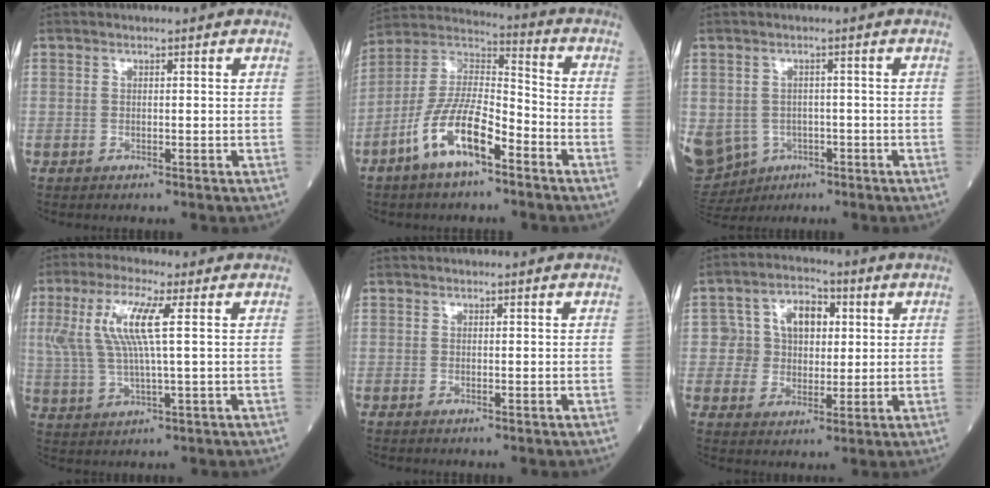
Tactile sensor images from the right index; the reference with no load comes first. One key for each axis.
{"total": 12.3, "fx": -6.5, "fy": 3.7, "fz": 9.7, "tx": -0.204, "ty": 0.008, "tz": -0.124}
{"total": 18.5, "fx": -7.1, "fy": 15.4, "fz": 7.3, "tx": -0.239, "ty": -0.005, "tz": -0.091}
{"total": 9.2, "fx": 2.4, "fy": 1.0, "fz": 8.8, "tx": -0.209, "ty": 0.016, "tz": 0.049}
{"total": 0.0}
{"total": 7.9, "fx": 1.8, "fy": 6.3, "fz": 4.5, "tx": -0.069, "ty": 0.025, "tz": 0.034}